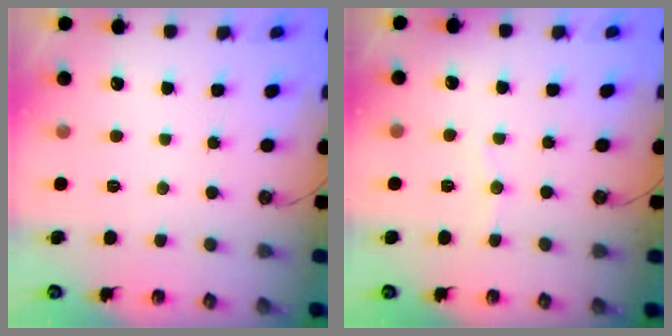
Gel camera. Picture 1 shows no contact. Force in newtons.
{"total": 4.9, "press": 4.7, "slide": 1.1}